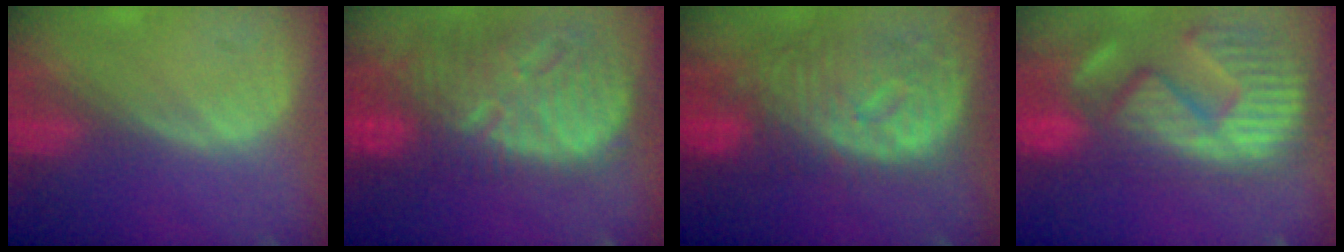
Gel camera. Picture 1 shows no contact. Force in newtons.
{"total": 13.3, "press": 11.5, "slide": 6.7}
{"total": 11.1, "press": 9.8, "slide": 5.2}
{"total": 14.2, "press": 12.1, "slide": 7.5}